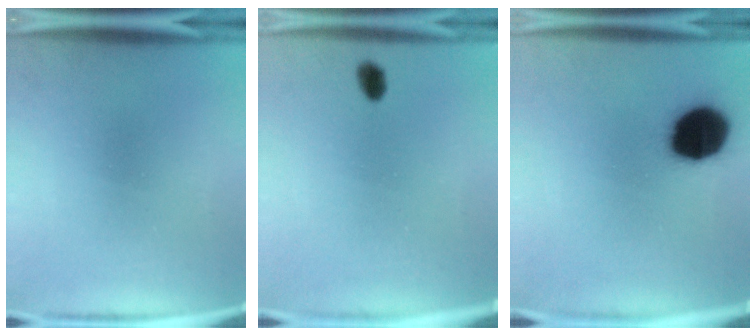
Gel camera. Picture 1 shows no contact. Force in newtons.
{"total": 2.7}
{"total": 16.1}